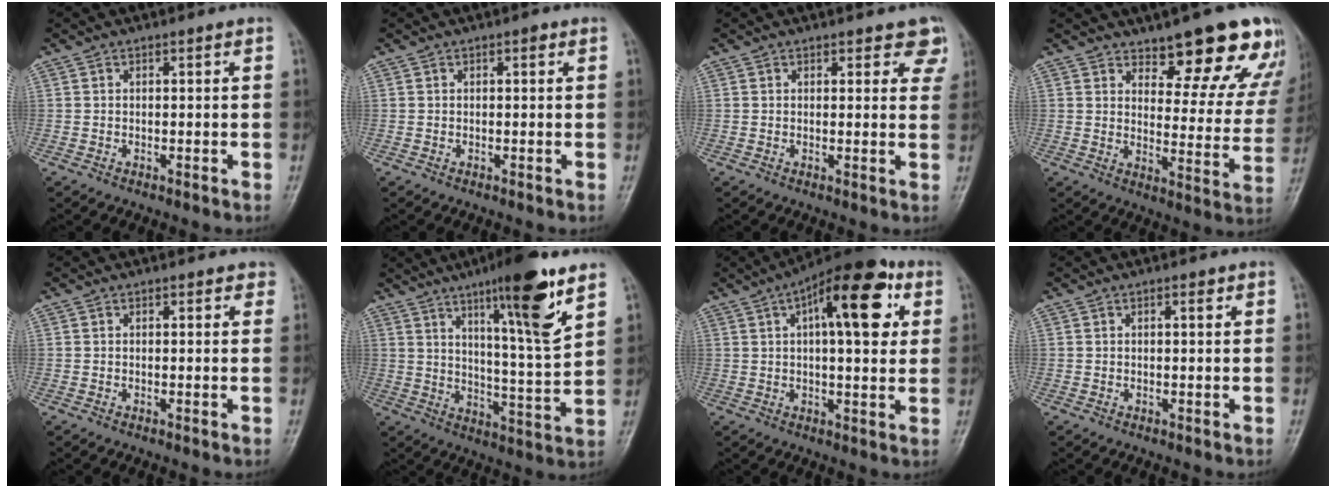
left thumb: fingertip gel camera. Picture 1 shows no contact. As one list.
[{"total": 0.8, "force": [0.4, 0.4, 0.6], "torque": [-0.004, 0.001, 0.002]}, {"total": 4.9, "force": [3.5, 2.6, 2.3], "torque": [0.014, -0.014, 0.030]}, {"total": 16.3, "force": [12.3, 5.8, 8.8], "torque": [-0.053, -0.083, 0.149]}, {"total": 1.7, "force": [1.1, 0.9, 0.8], "torque": [0.007, -0.003, 0.006]}, {"total": 15.8, "force": [9.2, 1.8, 12.8], "torque": [-0.189, -0.057, 0.148]}, {"total": 17.2, "force": [5.9, 6.8, 14.7], "torque": [-0.180, 0.009, 0.076]}, {"total": 1.3, "force": [0.7, 0.4, 1.0], "torque": [-0.013, 0.000, 0.008]}]